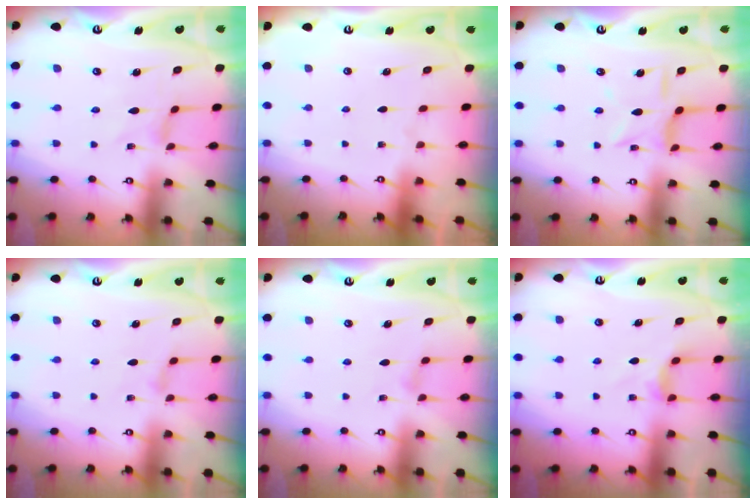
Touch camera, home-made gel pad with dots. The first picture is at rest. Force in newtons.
{"total": 0.0}
{"total": 7.4, "press": 7.4, "slide": 0.6}
{"total": 0.6, "press": 0.6, "slide": 0.2}
{"total": 1.8, "press": 1.8, "slide": 0.3}
{"total": 2.8, "press": 2.8, "slide": 0.5}